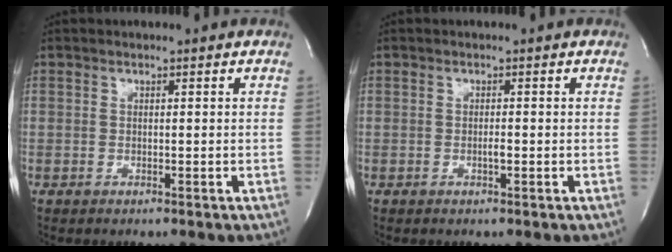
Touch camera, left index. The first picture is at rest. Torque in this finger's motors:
{"motor_torque": [0.28, 0.13, -0.02, 0.00]}